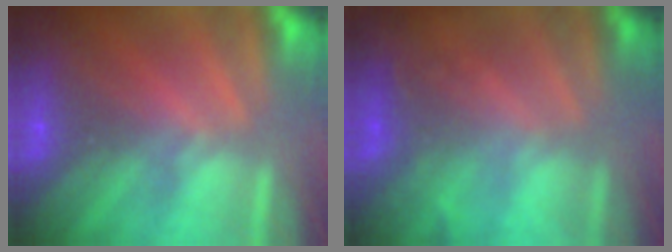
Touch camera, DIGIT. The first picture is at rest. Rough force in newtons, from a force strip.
{"total": 2.3}